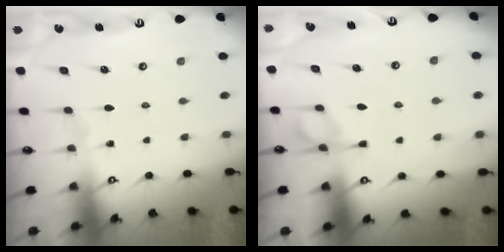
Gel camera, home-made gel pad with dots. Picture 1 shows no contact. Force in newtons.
{"total": 1.1, "press": 0.0, "slide": 1.0}